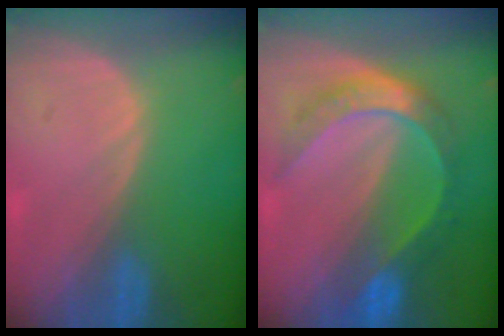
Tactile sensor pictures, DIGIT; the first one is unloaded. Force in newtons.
{"total": 8.1, "press": 8.1, "slide": 0.8}